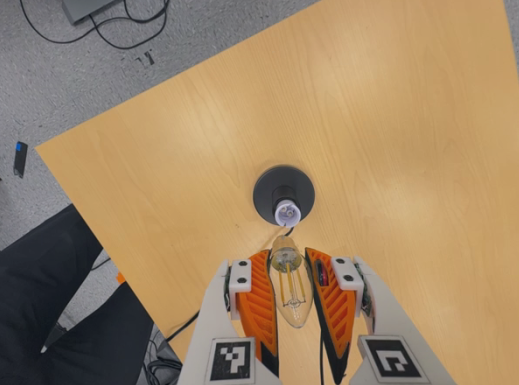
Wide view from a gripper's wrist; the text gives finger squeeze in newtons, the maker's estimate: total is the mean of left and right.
{"total": 23.2, "left": 24.8, "right": 21.6}